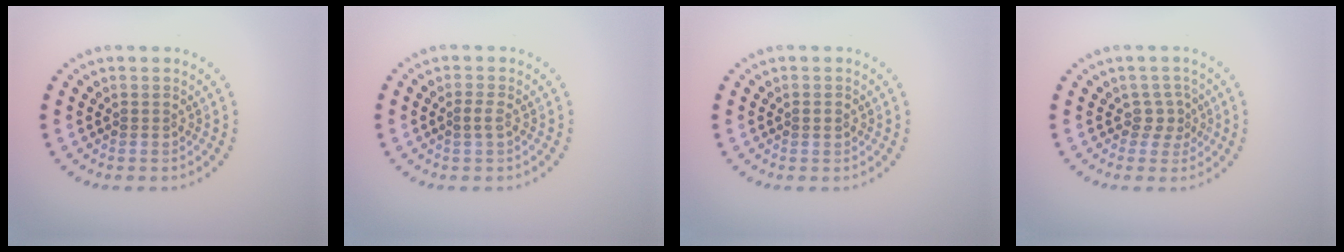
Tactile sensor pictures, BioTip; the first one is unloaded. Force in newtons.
{"total": 0.8, "press": 0.8, "slide": 0.2}
{"total": 0.9, "press": 0.9, "slide": 0.2}
{"total": 1.8, "press": 1.3, "slide": 1.2}